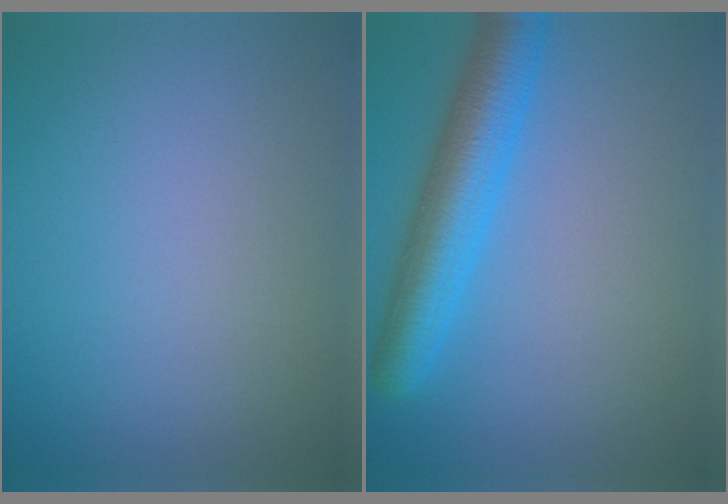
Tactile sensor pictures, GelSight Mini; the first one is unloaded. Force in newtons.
{"total": 6.0, "press": 6.0, "slide": 0.3}